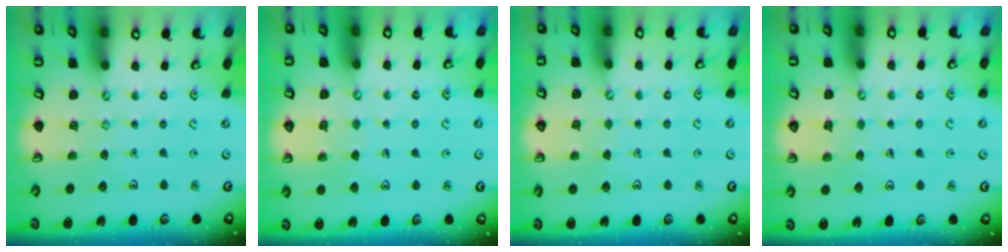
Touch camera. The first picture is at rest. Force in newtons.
{"total": 6.1, "press": 6.1, "slide": 0.4}
{"total": 2.4, "press": 2.4, "slide": 0.2}
{"total": 3.9, "press": 3.9, "slide": 0.3}